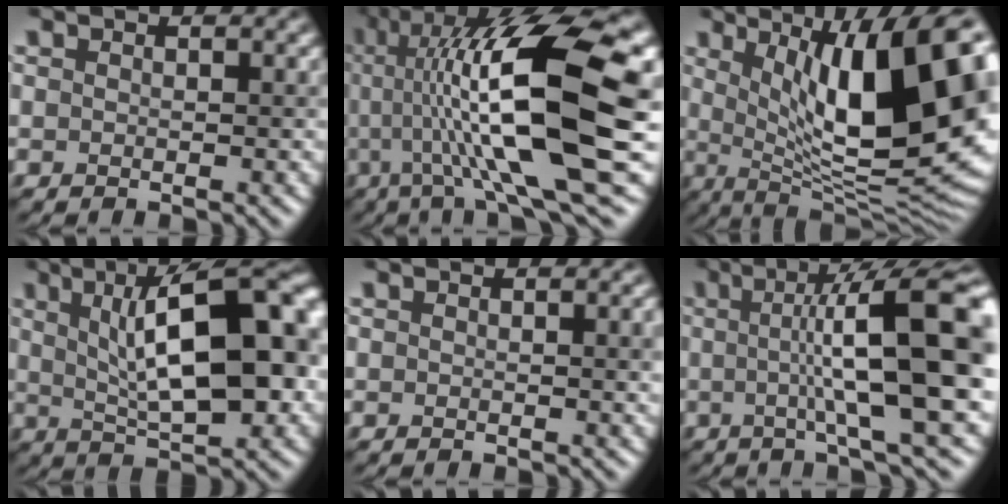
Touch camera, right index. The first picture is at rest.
{"total": 14.3, "force": [0.8, 2.4, 14.1], "torque": [-0.207, 0.027, 0.019]}
{"total": 16.9, "force": [3.5, 5.8, 15.5], "torque": [-0.191, 0.008, 0.063]}
{"total": 13.2, "force": [2.1, 4.8, 12.1], "torque": [-0.149, 0.023, 0.034]}
{"total": 2.1, "force": [0.2, 0.7, 2.0], "torque": [-0.012, 0.009, 0.003]}
{"total": 12.8, "force": [0.7, 2.3, 12.5], "torque": [-0.149, 0.023, 0.014]}